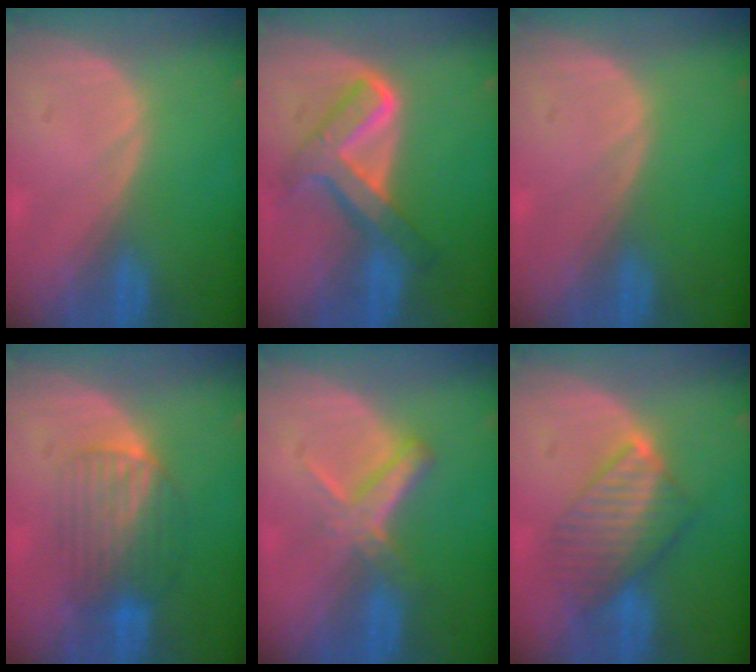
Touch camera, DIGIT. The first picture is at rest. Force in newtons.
{"total": 7.6, "press": 7.5, "slide": 0.4}
{"total": 0.0}
{"total": 6.3, "press": 6.2, "slide": 1.1}
{"total": 5.6, "press": 5.1, "slide": 2.2}
{"total": 6.9, "press": 6.8, "slide": 1.2}